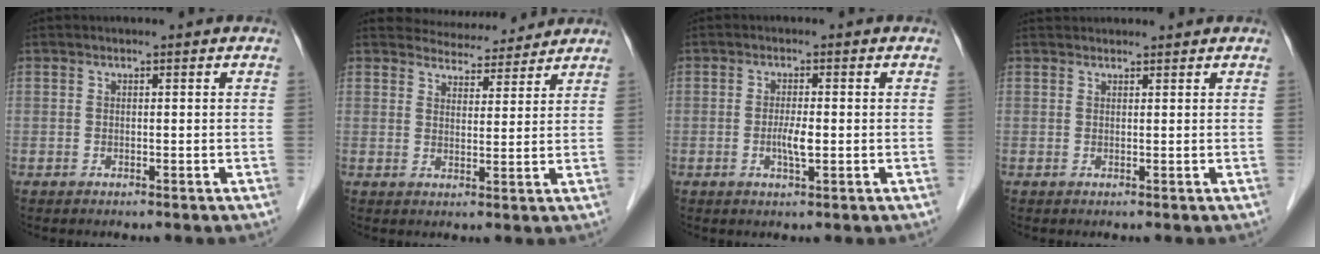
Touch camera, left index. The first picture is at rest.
{"total": 6.4, "force": [6.2, 1.7, 0.2], "torque": [-0.001, 0.008, 0.081]}
{"total": 2.7, "force": [-0.5, 0.4, 2.6], "torque": [-0.054, -0.003, -0.008]}
{"total": 3.2, "force": [3.2, 0.6, 0.4], "torque": [-0.005, 0.033, 0.047]}